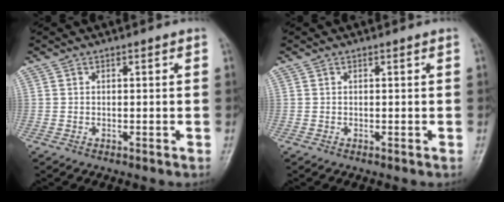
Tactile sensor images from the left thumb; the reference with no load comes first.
{"total": 0.0}